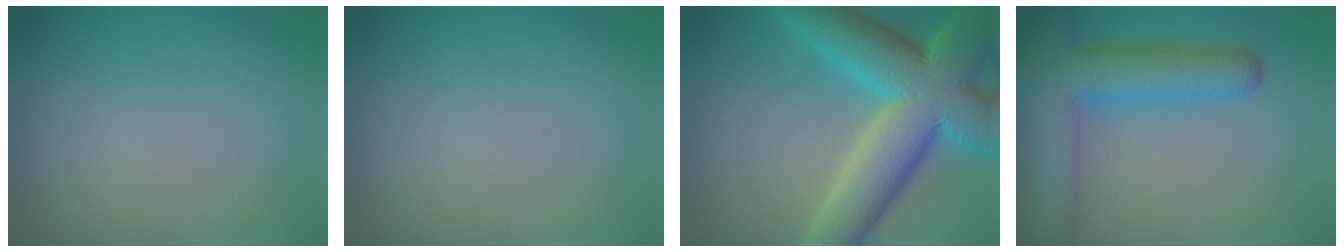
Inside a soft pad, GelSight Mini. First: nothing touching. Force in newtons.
{"total": 0.0}
{"total": 14.1, "press": 14.1, "slide": 0.4}
{"total": 8.0, "press": 8.0, "slide": 0.4}